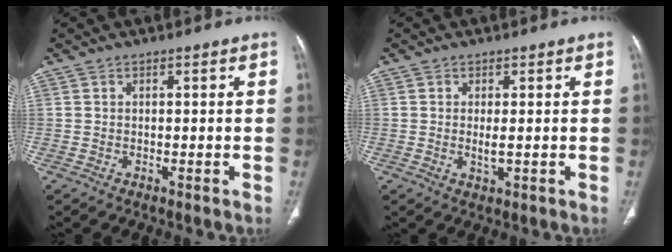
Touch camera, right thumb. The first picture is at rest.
{"total": 2.0, "force": [-0.1, 0.6, 1.9], "torque": [-0.043, -0.007, 0.002]}